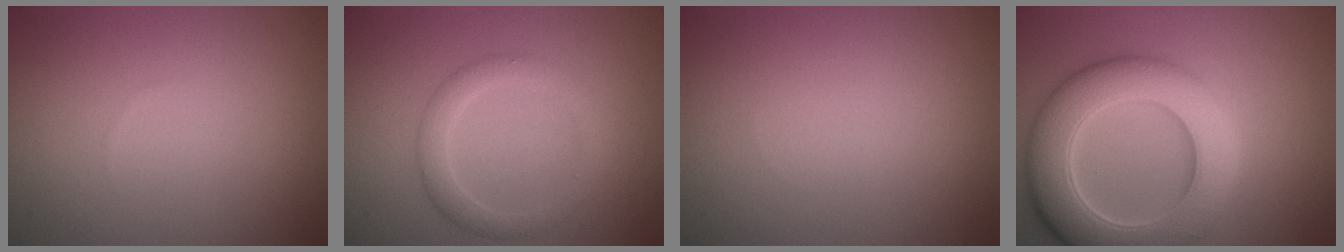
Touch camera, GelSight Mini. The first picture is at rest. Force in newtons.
{"total": 2.6, "press": 2.6, "slide": 0.0}
{"total": 0.0}
{"total": 10.0, "press": 10.0, "slide": 0.5}